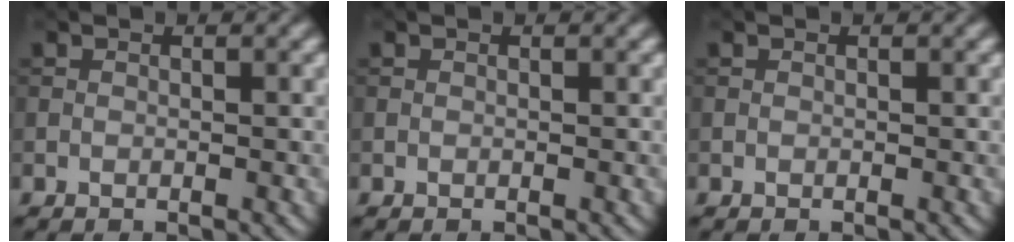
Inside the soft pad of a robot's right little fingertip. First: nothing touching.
{"total": 0.0}
{"total": 0.0}